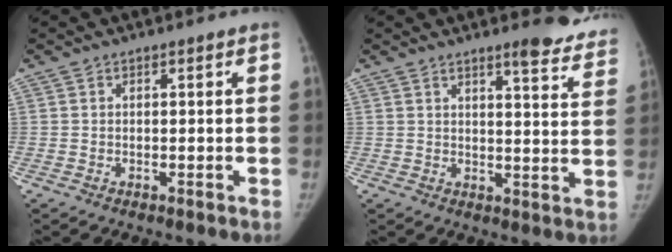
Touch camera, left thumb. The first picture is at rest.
{"total": 11.6, "force": [10.0, 2.0, 5.5], "torque": [-0.034, -0.065, 0.104]}